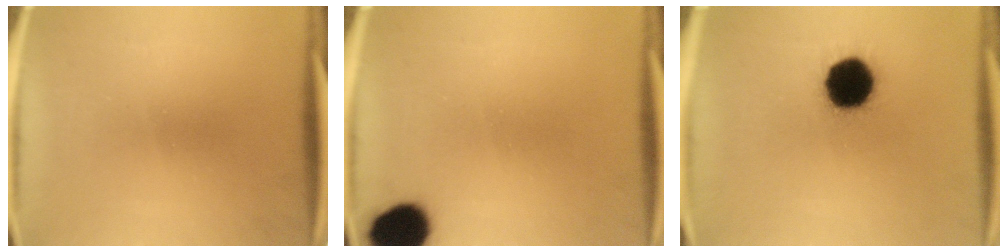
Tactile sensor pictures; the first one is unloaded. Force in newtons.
{"total": 11.8}
{"total": 16.0}